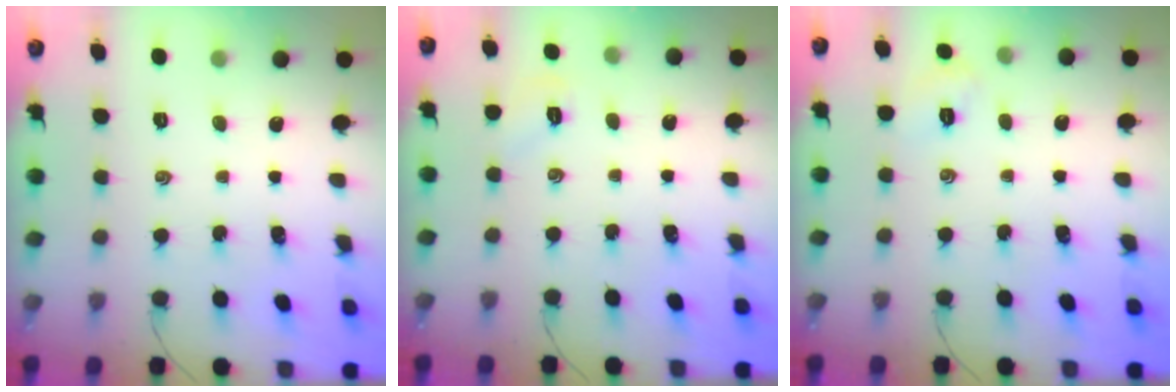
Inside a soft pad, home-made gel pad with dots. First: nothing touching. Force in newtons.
{"total": 4.1, "press": 3.9, "slide": 1.1}
{"total": 3.4, "press": 3.2, "slide": 1.1}